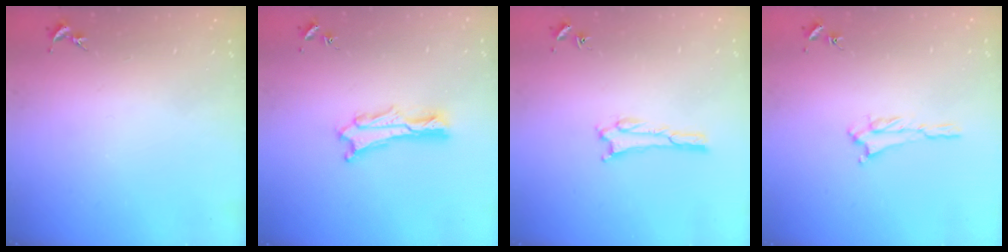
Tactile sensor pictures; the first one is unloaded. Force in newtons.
{"total": 1.9, "press": 1.9, "slide": 0.2}
{"total": 1.5, "press": 1.5, "slide": 0.2}
{"total": 1.2, "press": 1.1, "slide": 0.5}